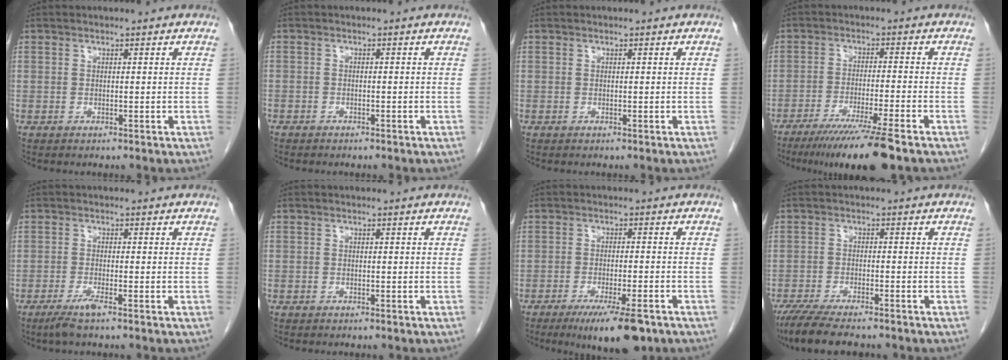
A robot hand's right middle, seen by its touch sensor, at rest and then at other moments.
{"total": 1.5, "force": [-1.2, 0.8, 0.3], "torque": [-0.010, 0.002, -0.019]}
{"total": 0.0}
{"total": 11.3, "force": [-8.4, -1.2, 7.5], "torque": [-0.112, -0.035, -0.134]}
{"total": 2.7, "force": [-1.9, -0.2, 1.9], "torque": [-0.044, -0.007, -0.040]}
{"total": 0.6, "force": [-0.4, 0.4, 0.1], "torque": [-0.007, 0.003, -0.010]}
{"total": 9.6, "force": [-6.4, 1.5, 6.9], "torque": [-0.102, -0.018, -0.096]}
{"total": 10.1, "force": [-8.5, 1.7, 5.1], "torque": [-0.081, -0.022, -0.138]}